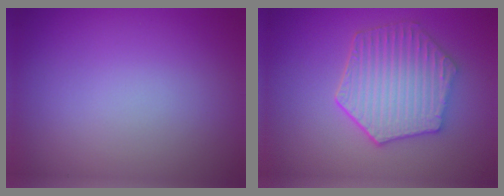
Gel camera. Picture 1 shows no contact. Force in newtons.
{"total": 6.3, "press": 5.0, "slide": 3.7}